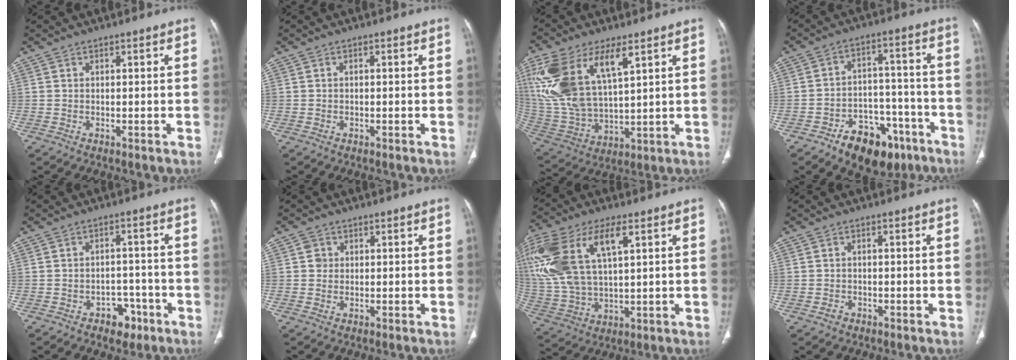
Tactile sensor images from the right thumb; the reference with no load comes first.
{"total": 0.0}
{"total": 19.9, "force": [8.8, 9.1, 15.4], "torque": [-0.324, -0.021, 0.180]}
{"total": 14.7, "force": [-9.2, 8.8, 7.4], "torque": [-0.058, 0.075, -0.133]}
{"total": 5.3, "force": [-3.0, 3.6, 2.3], "torque": [-0.005, 0.030, -0.039]}
{"total": 1.7, "force": [0.3, 1.7, 0.5], "torque": [0.000, 0.002, 0.003]}
{"total": 23.2, "force": [8.2, 11.6, 18.3], "torque": [-0.432, 0.006, 0.158]}
{"total": 1.4, "force": [-0.9, 1.0, 0.4], "torque": [-0.008, 0.007, -0.015]}